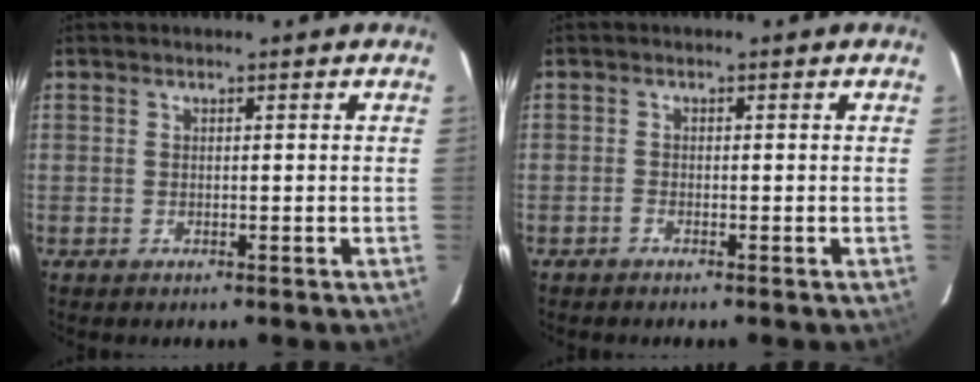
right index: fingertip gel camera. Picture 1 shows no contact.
{"total": 0.5, "force": [-0.5, 0.0, 0.2], "torque": [0.000, 0.001, -0.013]}